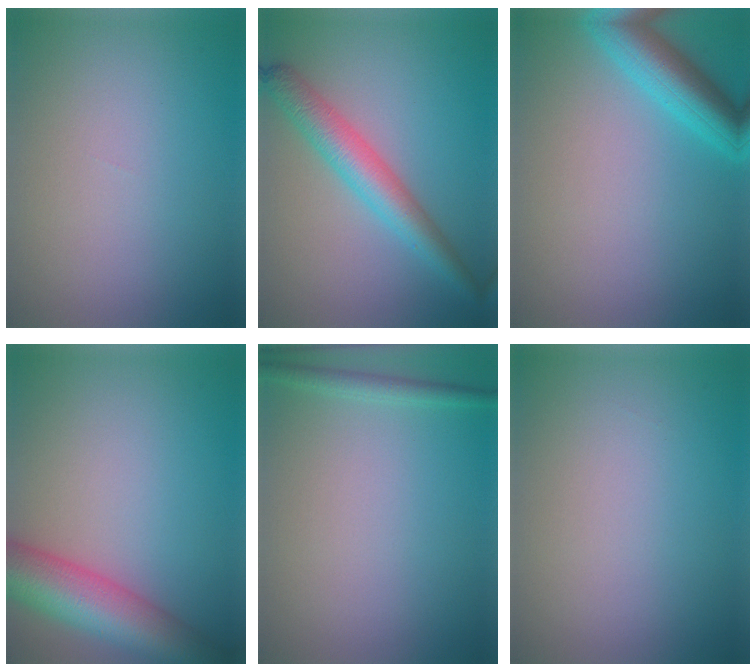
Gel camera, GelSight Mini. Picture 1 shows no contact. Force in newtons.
{"total": 4.5, "press": 4.5, "slide": 0.1}
{"total": 5.1, "press": 5.1, "slide": 0.2}
{"total": 8.9, "press": 8.9, "slide": 0.4}
{"total": 1.4, "press": 1.4, "slide": 0.1}
{"total": 0.0}